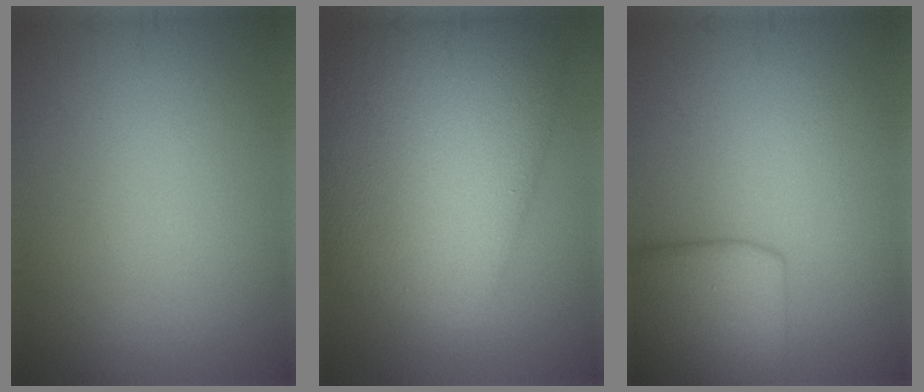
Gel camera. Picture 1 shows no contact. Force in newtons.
{"total": 12.4, "press": 12.4, "slide": 0.6}
{"total": 6.4, "press": 6.4, "slide": 0.3}